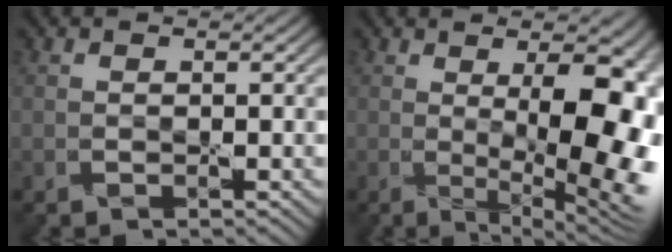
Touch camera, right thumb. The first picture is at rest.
{"total": 16.9, "force": [-0.1, 5.8, 15.9], "torque": [-0.185, 0.001, 0.002]}